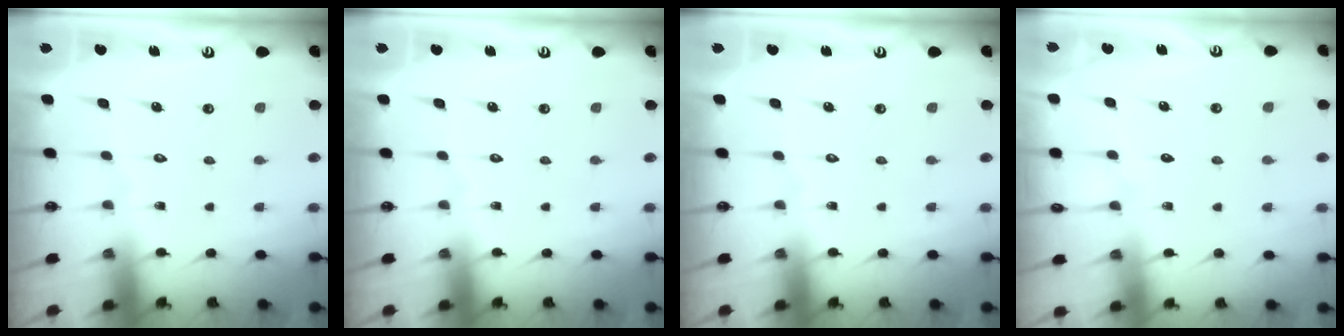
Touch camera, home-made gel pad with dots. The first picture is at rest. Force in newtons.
{"total": 0.0}
{"total": 0.0}
{"total": 2.9, "press": 2.9, "slide": 0.4}